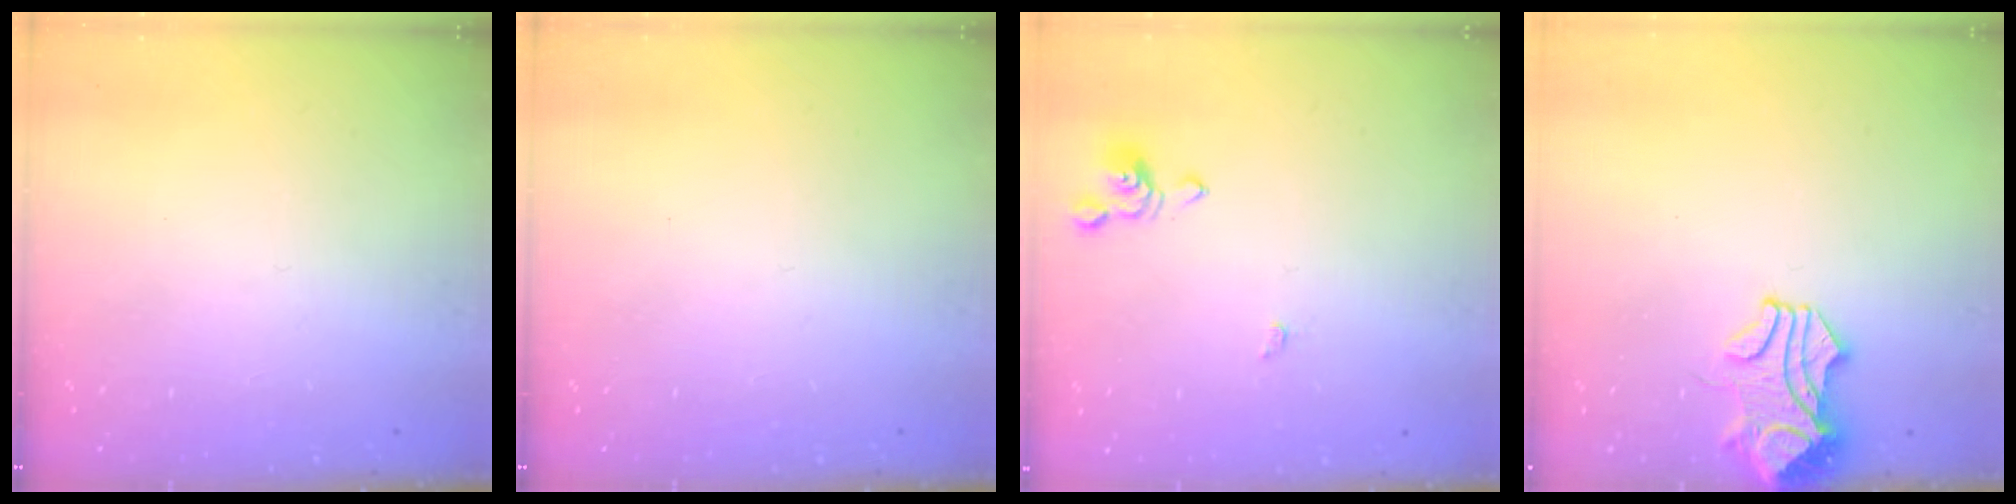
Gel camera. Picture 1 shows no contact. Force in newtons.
{"total": 0.0}
{"total": 0.6, "press": 0.6, "slide": 0.2}
{"total": 1.9, "press": 1.8, "slide": 0.6}